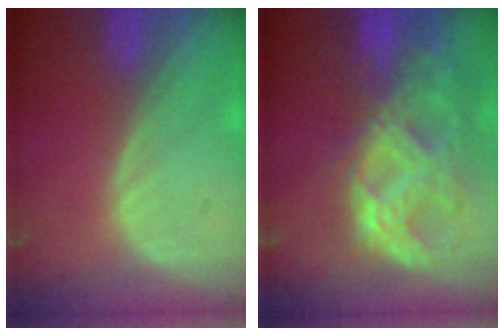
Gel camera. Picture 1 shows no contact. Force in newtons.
{"total": 11.2, "press": 9.4, "slide": 6.1}